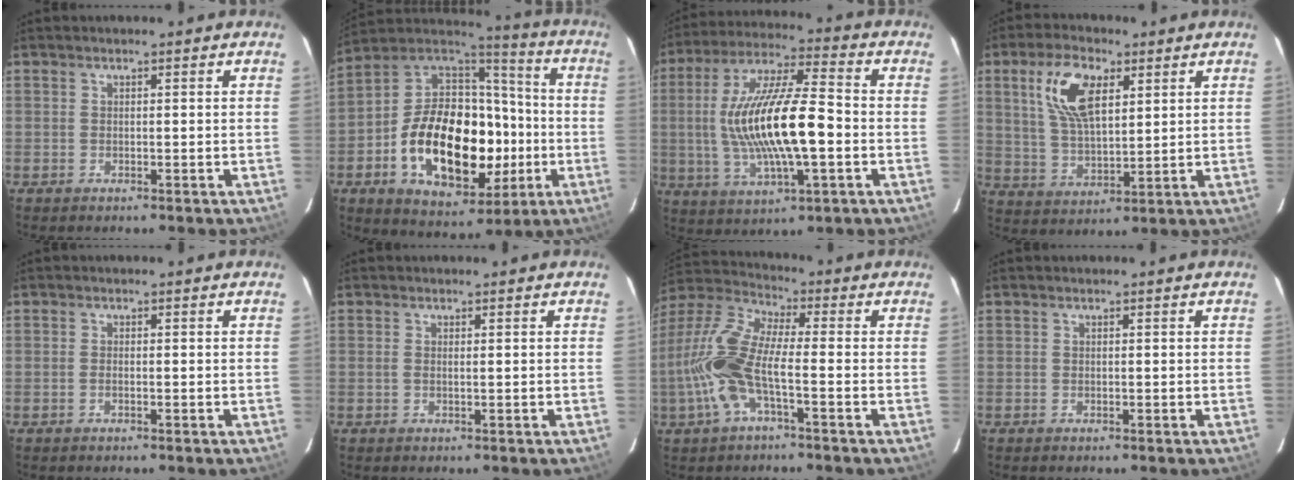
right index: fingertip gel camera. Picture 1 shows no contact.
{"total": 26.7, "force": [-5.6, 15.9, 20.7], "torque": [-0.397, 0.031, -0.076]}
{"total": 18.5, "force": [-1.7, 4.7, 17.8], "torque": [-0.343, 0.002, -0.028]}
{"total": 11.6, "force": [4.6, 5.4, 9.1], "torque": [-0.177, 0.013, 0.095]}
{"total": 0.6, "force": [-0.3, 0.3, 0.5], "torque": [-0.012, 0.001, -0.007]}
{"total": 0.6, "force": [0.2, 0.0, 0.5], "torque": [-0.015, 0.001, 0.002]}
{"total": 12.9, "force": [-3.3, 3.6, 12.0], "torque": [-0.263, 0.002, -0.069]}
{"total": 0.0}